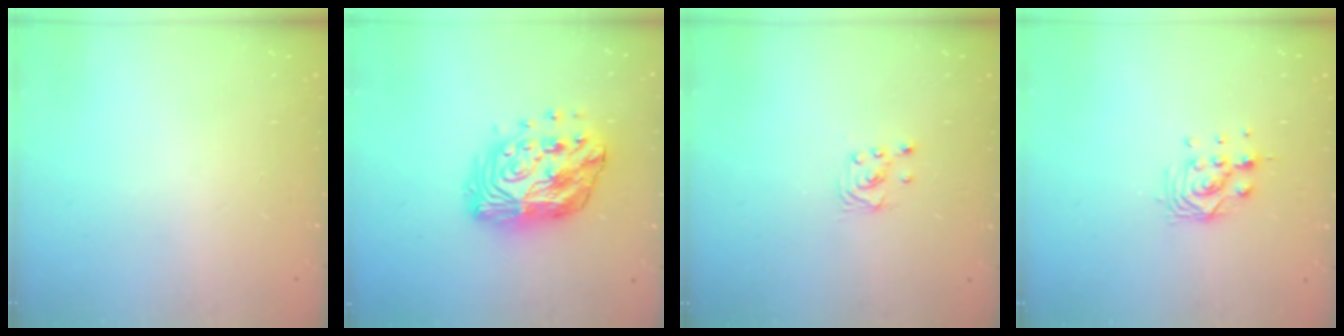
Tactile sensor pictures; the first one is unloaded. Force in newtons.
{"total": 15.8, "press": 15.7, "slide": 1.3}
{"total": 1.6, "press": 1.6, "slide": 0.0}
{"total": 7.9, "press": 7.8, "slide": 0.6}